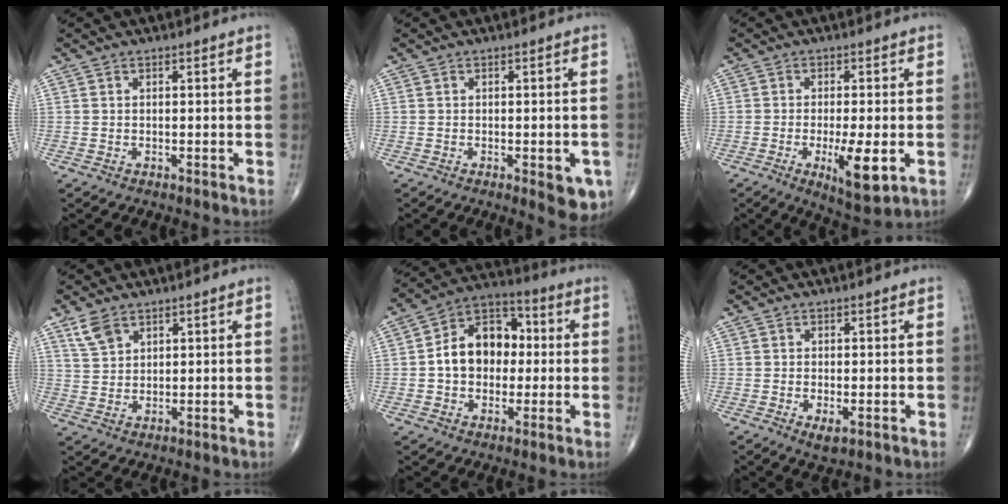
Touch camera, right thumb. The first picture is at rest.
{"total": 5.6, "force": [-2.0, 2.1, 4.8], "torque": [-0.040, -0.004, -0.021]}
{"total": 8.7, "force": [-2.4, 2.4, 8.0], "torque": [-0.128, -0.018, -0.034]}
{"total": 4.5, "force": [3.0, 2.6, 2.1], "torque": [-0.036, -0.009, 0.066]}
{"total": 13.6, "force": [0.2, 10.0, 9.2], "torque": [-0.113, 0.032, -0.006]}
{"total": 2.5, "force": [-0.8, 1.0, 2.1], "torque": [-0.035, -0.005, -0.013]}